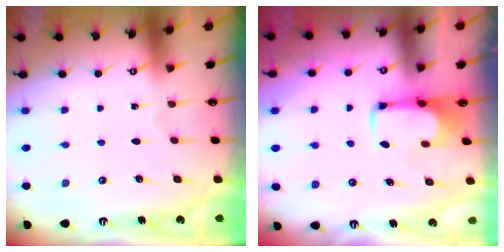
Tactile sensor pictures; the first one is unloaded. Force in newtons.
{"total": 2.0, "press": 2.0, "slide": 0.4}